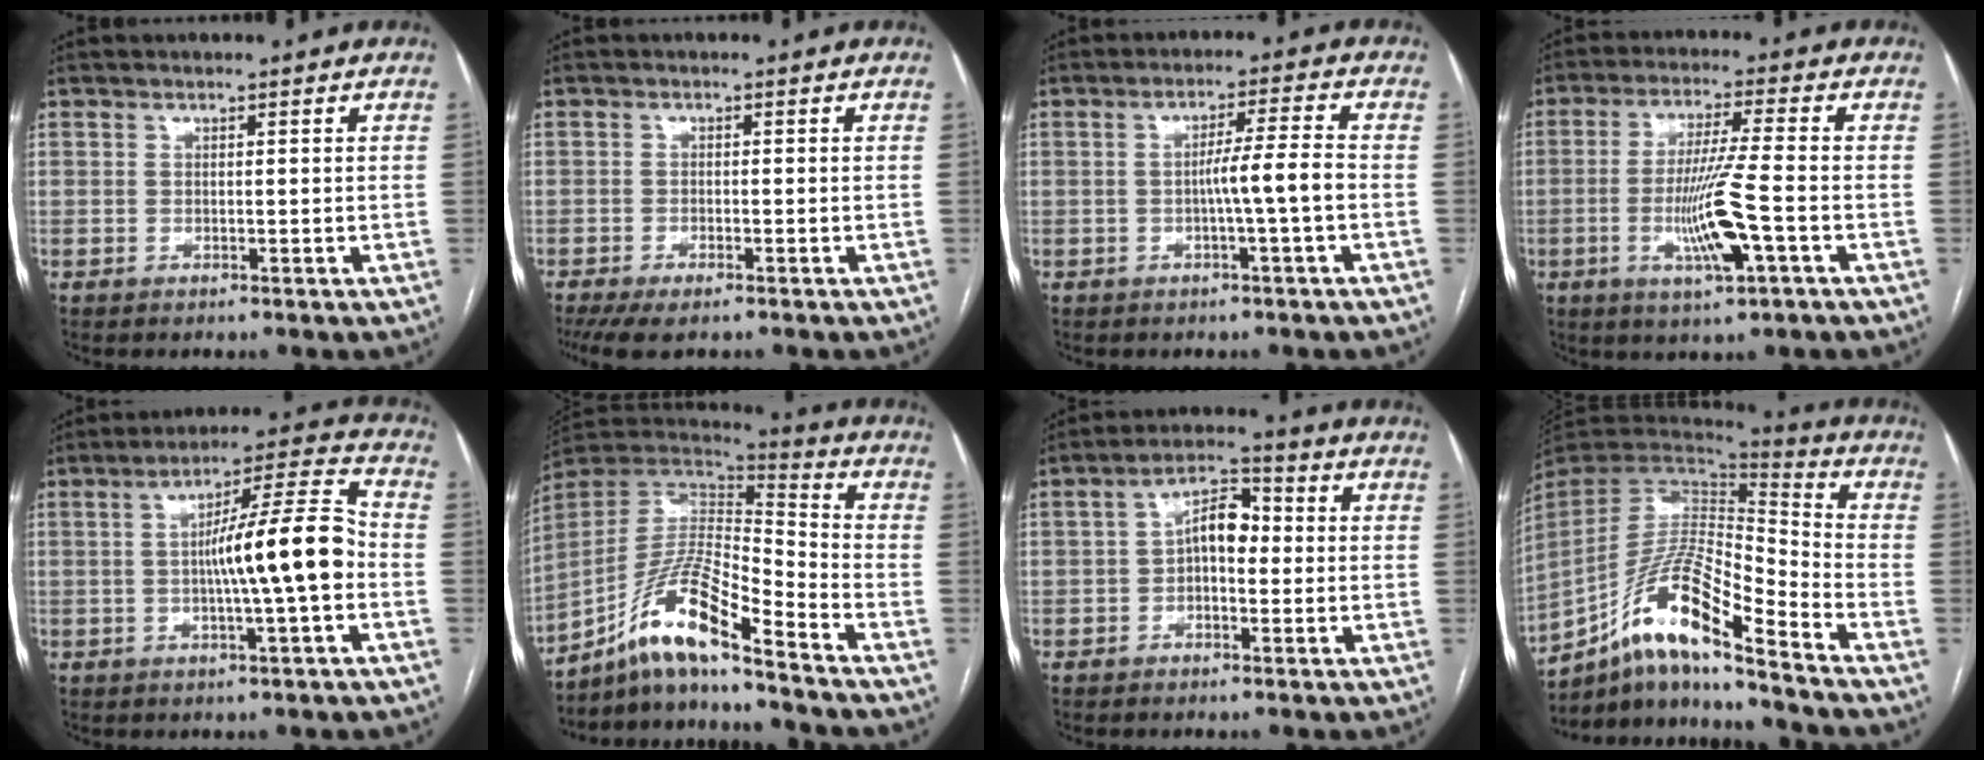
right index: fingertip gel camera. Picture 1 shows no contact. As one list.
[{"total": 5.7, "force": [-4.5, 1.1, 3.3], "torque": [-0.052, -0.009, -0.072]}, {"total": 5.2, "force": [-1.2, -0.8, 5.0], "torque": [-0.079, 0.009, -0.019]}, {"total": 10.2, "force": [-2.9, -0.2, 9.8], "torque": [-0.191, -0.012, -0.054]}, {"total": 12.4, "force": [-1.4, 0.3, 12.3], "torque": [-0.197, 0.020, -0.026]}, {"total": 14.0, "force": [-10.1, 0.9, 9.6], "torque": [-0.187, 0.016, -0.186]}, {"total": 6.3, "force": [-0.2, 3.1, 5.4], "torque": [-0.094, 0.030, -0.010]}, {"total": 16.9, "force": [-11.5, 1.4, 12.3], "torque": [-0.249, 0.003, -0.210]}]